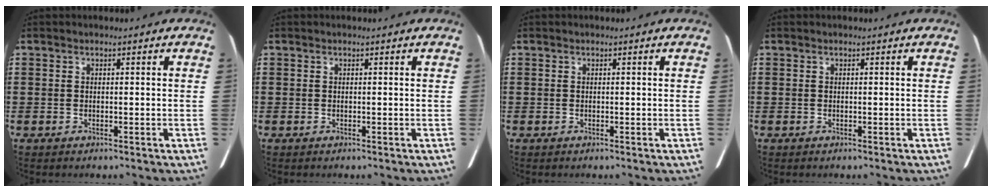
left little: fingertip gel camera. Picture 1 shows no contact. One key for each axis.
{"total": 0.0}
{"total": 0.0}
{"total": 0.0}